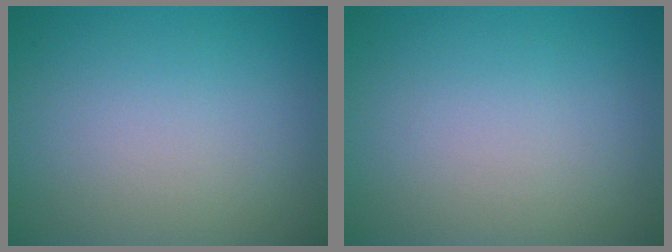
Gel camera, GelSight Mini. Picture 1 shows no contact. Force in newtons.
{"total": 0.0}